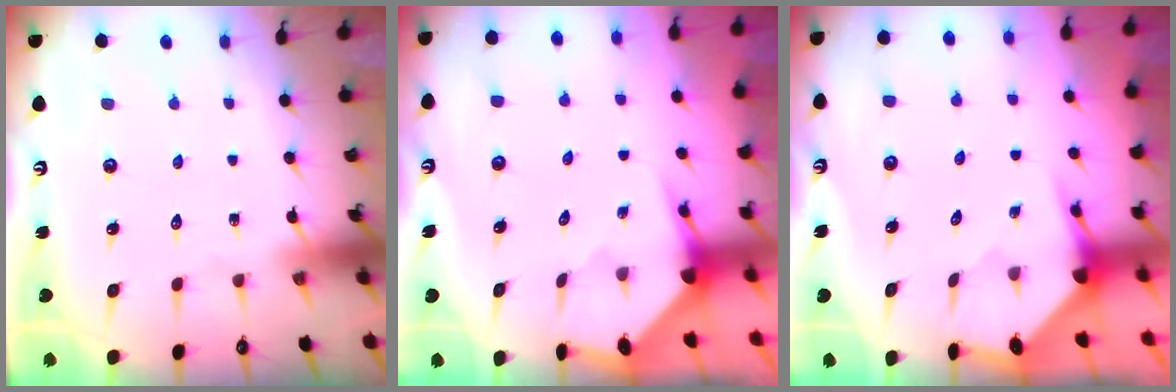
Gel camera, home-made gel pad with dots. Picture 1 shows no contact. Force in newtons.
{"total": 3.1, "press": 3.1, "slide": 0.3}
{"total": 3.2, "press": 3.2, "slide": 0.3}